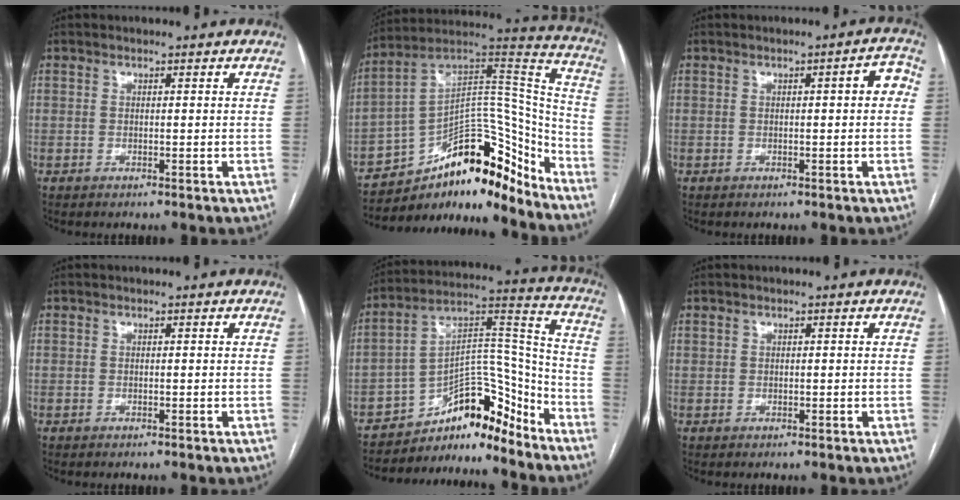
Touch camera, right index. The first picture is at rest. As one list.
[{"total": 21.8, "force": [-16.0, 7.9, 12.5], "torque": [-0.164, 0.069, -0.249]}, {"total": 3.4, "force": [0.4, 0.8, 3.3], "torque": [-0.036, 0.017, 0.002]}, {"total": 0.0}, {"total": 12.7, "force": [-10.9, 4.4, 4.7], "torque": [-0.062, 0.073, -0.181]}, {"total": 0.6, "force": [0.4, 0.4, 0.2], "torque": [0.003, 0.000, 0.008]}]